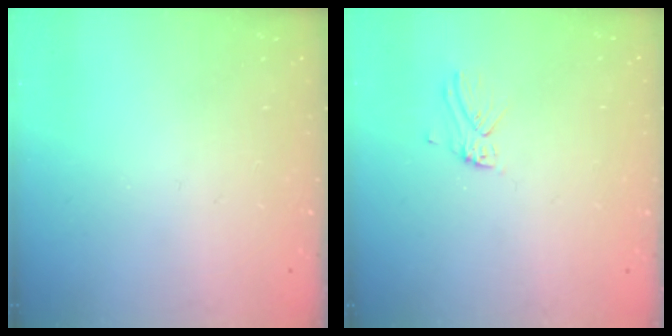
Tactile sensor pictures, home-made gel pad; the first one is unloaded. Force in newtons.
{"total": 3.0, "press": 3.0, "slide": 0.3}